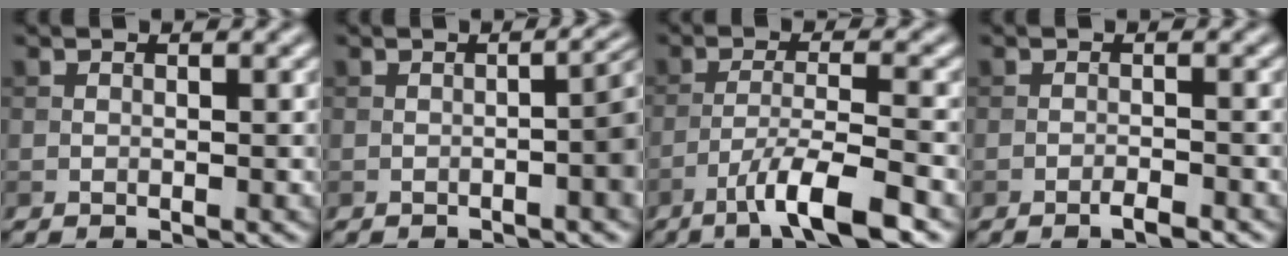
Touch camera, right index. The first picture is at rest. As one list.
[{"total": 5.8, "force": [-0.7, 2.1, 5.4], "torque": [-0.045, 0.006, -0.009]}, {"total": 6.6, "force": [-4.1, 1.0, 5.1], "torque": [-0.083, 0.004, -0.075]}, {"total": 1.5, "force": [-1.0, 0.1, 1.1], "torque": [-0.015, 0.003, -0.018]}]